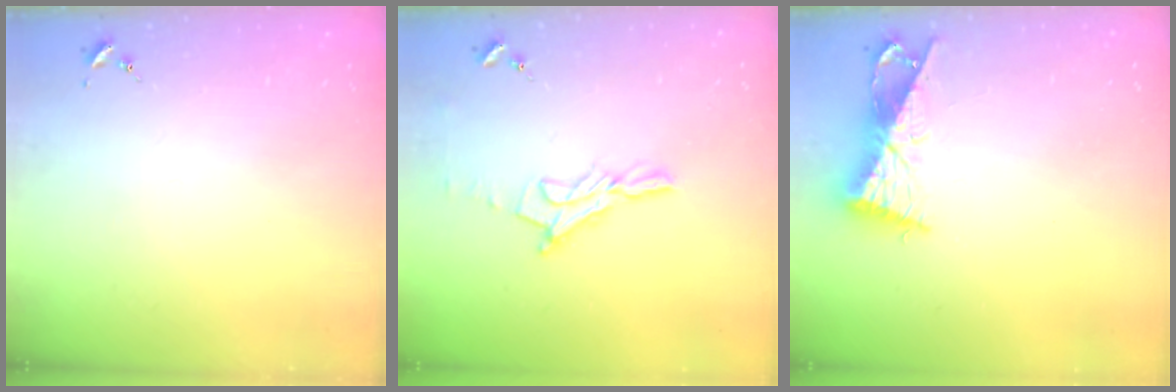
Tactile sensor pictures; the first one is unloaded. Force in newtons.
{"total": 12.2, "press": 12.1, "slide": 1.0}
{"total": 9.2, "press": 9.1, "slide": 0.8}